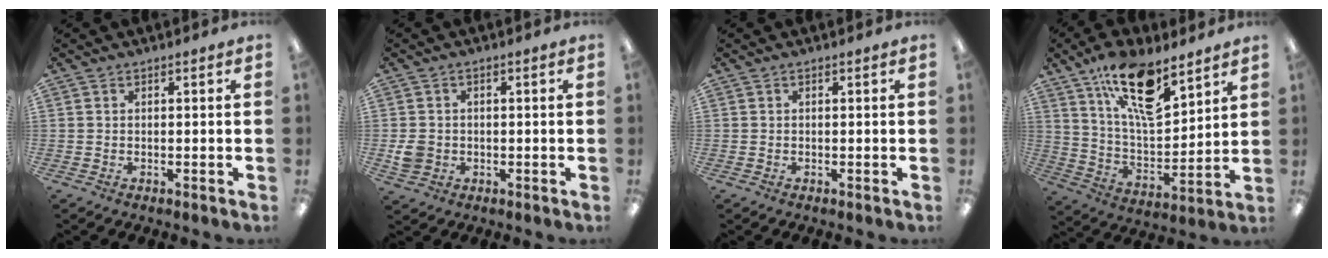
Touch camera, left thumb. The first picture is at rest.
{"total": 4.1, "force": [-0.6, 3.7, 1.7], "torque": [-0.013, 0.001, -0.011]}
{"total": 0.0}
{"total": 18.3, "force": [12.0, 6.9, 11.9], "torque": [-0.206, -0.060, 0.204]}